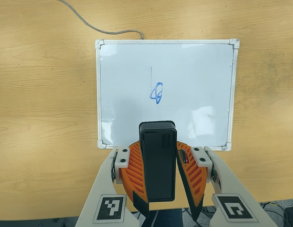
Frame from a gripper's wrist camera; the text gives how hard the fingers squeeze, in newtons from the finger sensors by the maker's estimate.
{"total": 8.3, "left": 8.3, "right": 8.2}